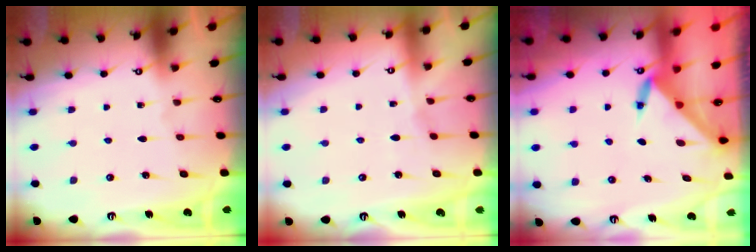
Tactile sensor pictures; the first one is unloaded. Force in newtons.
{"total": 2.2, "press": 2.1, "slide": 0.4}
{"total": 3.6, "press": 3.6, "slide": 0.3}